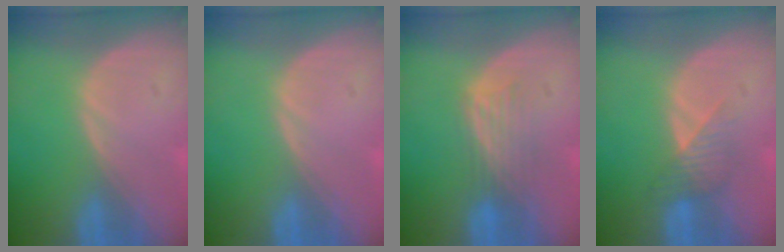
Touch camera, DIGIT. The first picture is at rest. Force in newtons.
{"total": 0.0}
{"total": 4.6, "press": 3.9, "slide": 2.4}
{"total": 3.6, "press": 3.4, "slide": 1.2}